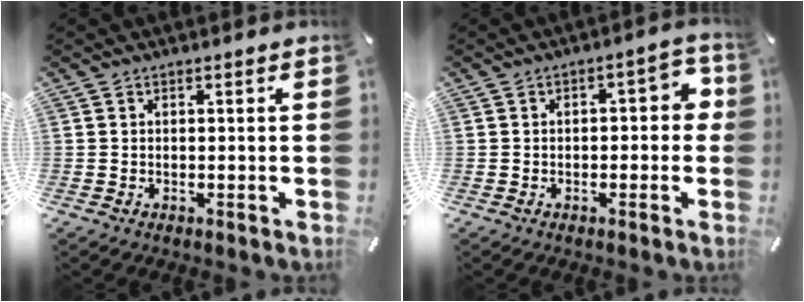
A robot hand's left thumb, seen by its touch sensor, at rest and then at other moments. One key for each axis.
{"total": 5.1, "fx": -0.5, "fy": 2.8, "fz": 4.2, "tx": -0.055, "ty": 0.008, "tz": -0.016}